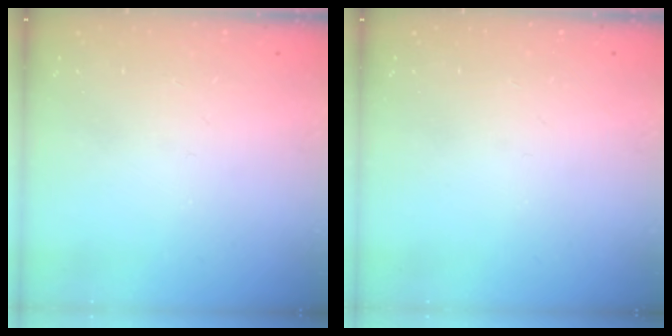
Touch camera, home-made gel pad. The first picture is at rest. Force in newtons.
{"total": 0.0}